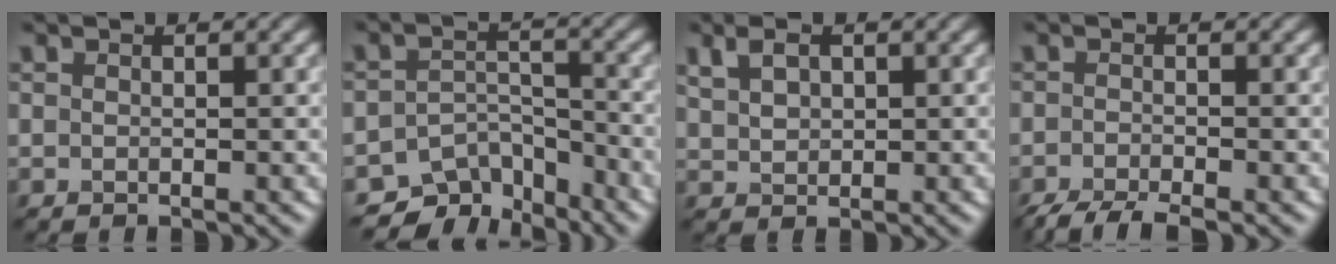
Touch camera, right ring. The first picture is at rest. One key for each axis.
{"total": 6.4, "fx": -5.2, "fy": 3.1, "fz": 1.8, "tx": -0.018, "ty": -0.014, "tz": -0.086}
{"total": 2.6, "fx": 1.3, "fy": 1.6, "fz": 1.6, "tx": -0.035, "ty": 0.002, "tz": 0.030}
{"total": 4.2, "fx": -3.4, "fy": 0.8, "fz": 2.4, "tx": -0.038, "ty": -0.007, "tz": -0.067}